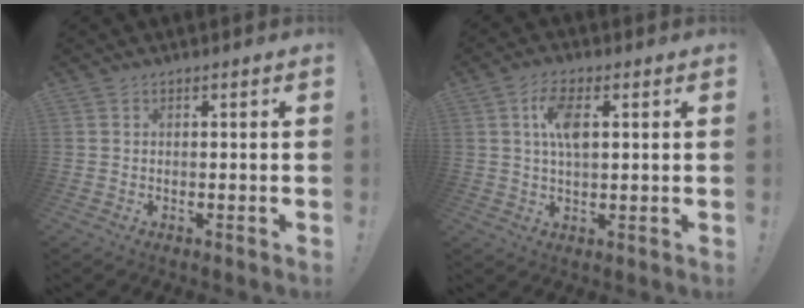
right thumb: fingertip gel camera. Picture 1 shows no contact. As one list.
[{"total": 8.0, "force": [2.0, 3.8, 6.7], "torque": [-0.128, 0.004, 0.033]}]